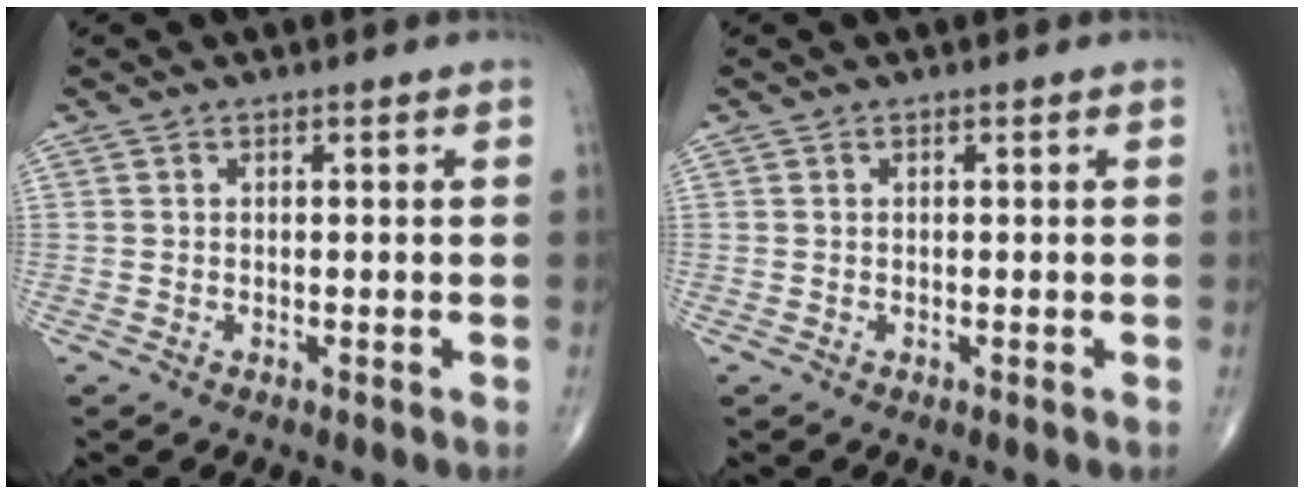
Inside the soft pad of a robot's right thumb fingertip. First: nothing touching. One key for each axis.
{"total": 0.0}